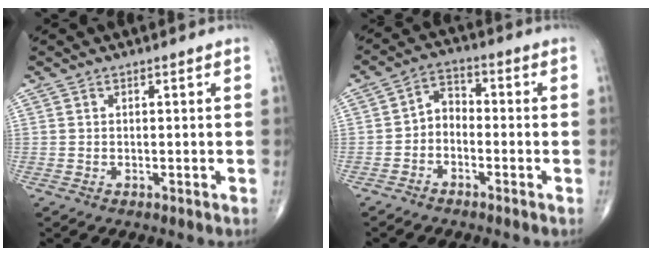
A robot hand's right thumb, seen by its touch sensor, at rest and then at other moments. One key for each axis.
{"total": 4.5, "fx": -1.8, "fy": 3.1, "fz": 2.7, "tx": -0.029, "ty": 0.030, "tz": -0.048}